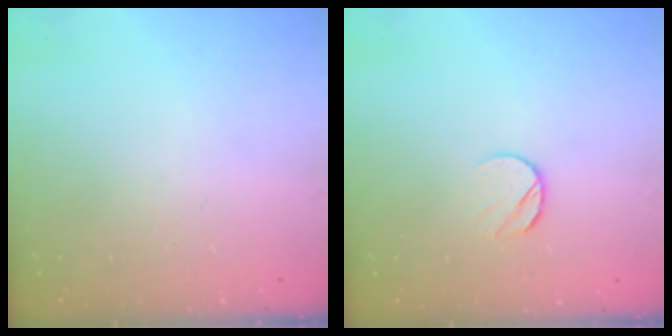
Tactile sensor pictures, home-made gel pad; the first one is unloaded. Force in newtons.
{"total": 5.4, "press": 5.4, "slide": 0.7}